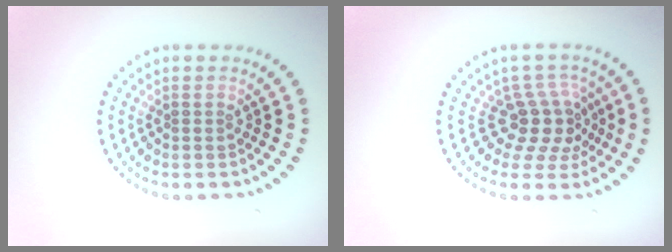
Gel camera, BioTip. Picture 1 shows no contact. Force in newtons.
{"total": 3.7, "press": 2.6, "slide": 2.6}